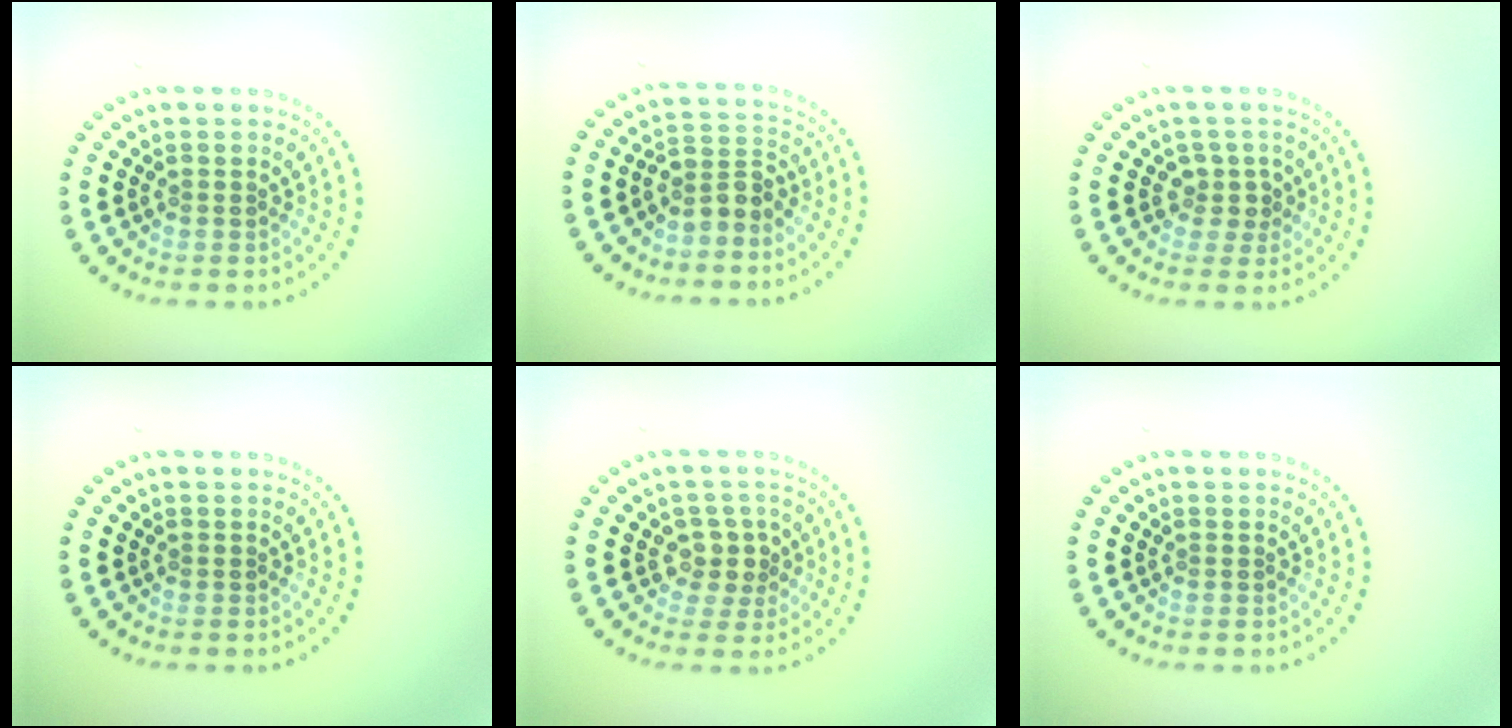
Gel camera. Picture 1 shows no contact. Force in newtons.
{"total": 2.4, "press": 1.9, "slide": 1.5}
{"total": 1.9, "press": 1.5, "slide": 1.2}
{"total": 0.0}
{"total": 2.7, "press": 2.3, "slide": 1.4}
{"total": 0.0}